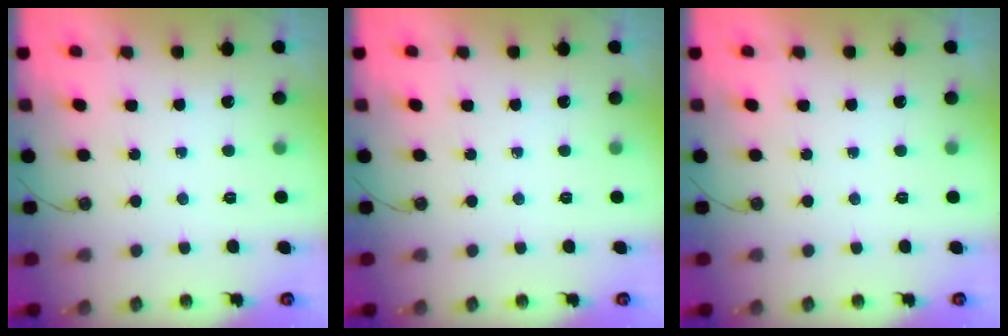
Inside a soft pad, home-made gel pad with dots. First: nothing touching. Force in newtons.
{"total": 0.0}
{"total": 0.0}